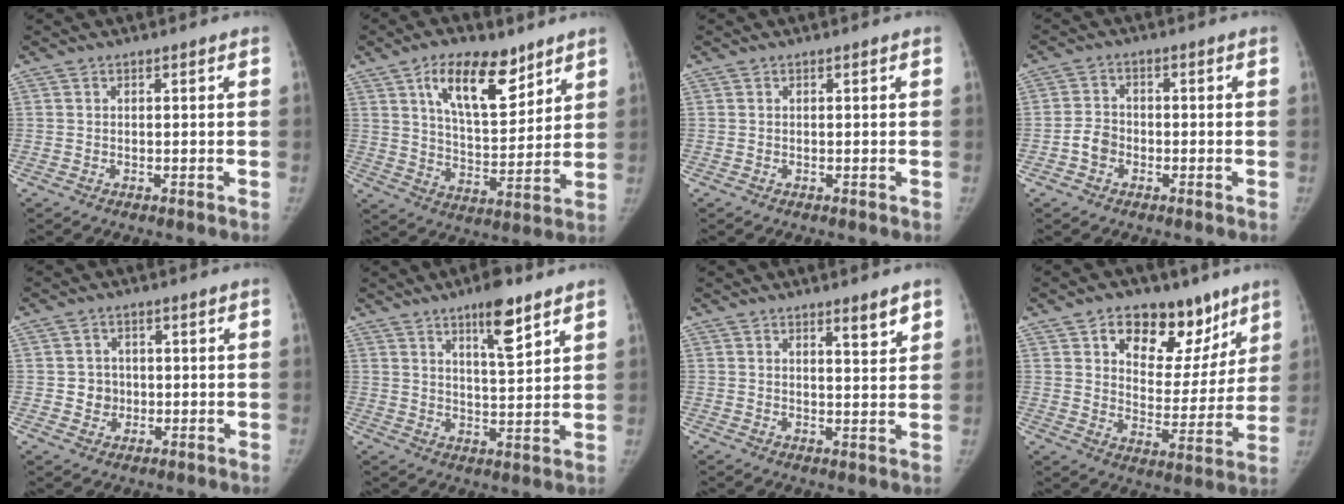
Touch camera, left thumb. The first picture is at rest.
{"total": 14.5, "force": [8.3, 6.8, 9.8], "torque": [-0.127, -0.043, 0.144]}
{"total": 0.0}
{"total": 3.8, "force": [-1.4, 3.1, 1.7], "torque": [-0.023, 0.014, -0.030]}
{"total": 3.8, "force": [-0.2, 3.6, 1.1], "torque": [0.006, 0.006, -0.001]}
{"total": 8.8, "force": [5.6, 2.2, 6.4], "torque": [-0.090, -0.035, 0.089]}
{"total": 4.0, "force": [2.7, 0.8, 2.9], "torque": [-0.034, -0.021, 0.040]}
{"total": 17.6, "force": [10.1, 10.8, 9.4], "torque": [-0.066, -0.044, 0.150]}